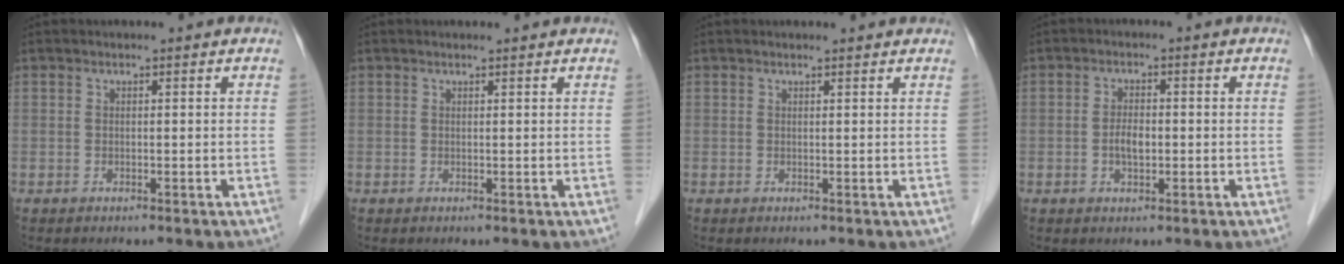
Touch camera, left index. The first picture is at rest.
{"total": 0.9, "force": [0.9, 0.1, 0.2], "torque": [-0.010, 0.003, 0.007]}
{"total": 1.8, "force": [1.8, 0.2, 0.4], "torque": [-0.011, 0.005, 0.014]}
{"total": 2.8, "force": [-1.0, 1.2, 2.4], "torque": [-0.047, -0.003, -0.017]}